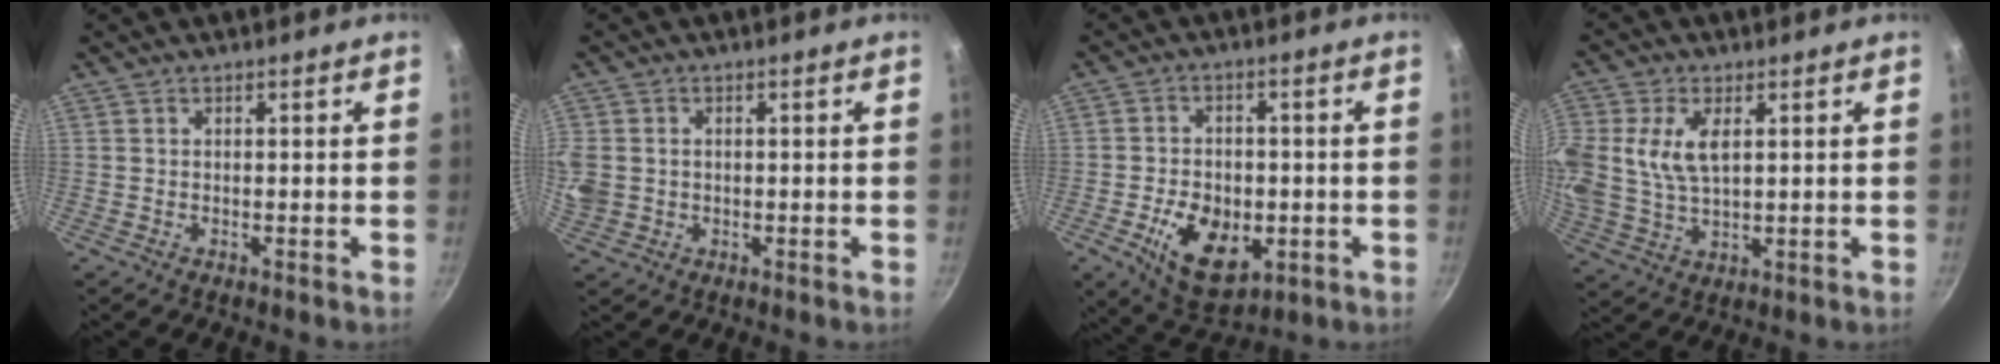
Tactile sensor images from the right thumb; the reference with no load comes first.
{"total": 8.4, "force": [0.3, 7.2, 4.3], "torque": [-0.109, 0.007, 0.010]}
{"total": 12.6, "force": [-3.5, 8.2, 8.9], "torque": [-0.120, -0.001, -0.043]}
{"total": 10.9, "force": [2.6, 6.3, 8.5], "torque": [-0.175, -0.003, 0.051]}